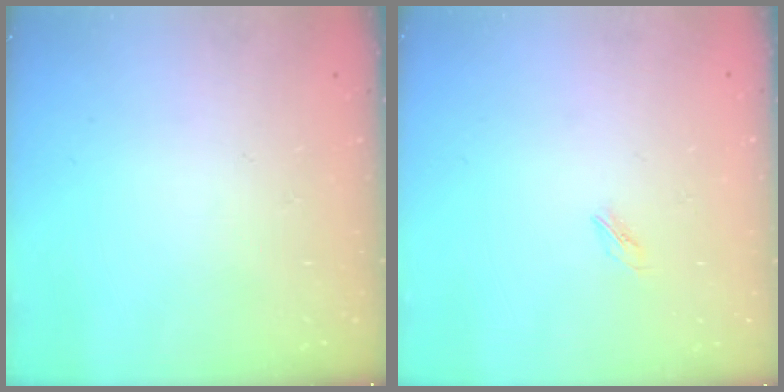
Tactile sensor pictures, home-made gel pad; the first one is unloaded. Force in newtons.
{"total": 1.7, "press": 1.7, "slide": 0.2}